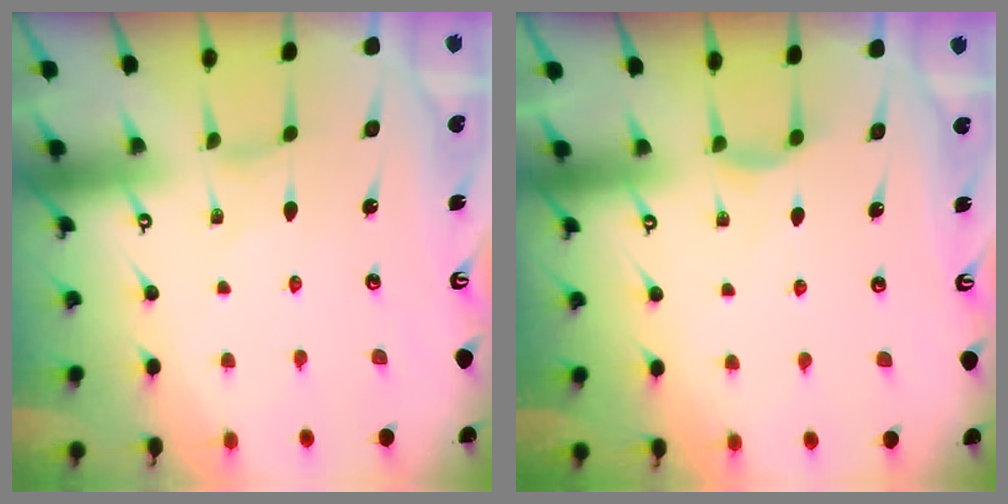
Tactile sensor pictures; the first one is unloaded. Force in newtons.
{"total": 2.9, "press": 2.9, "slide": 0.5}